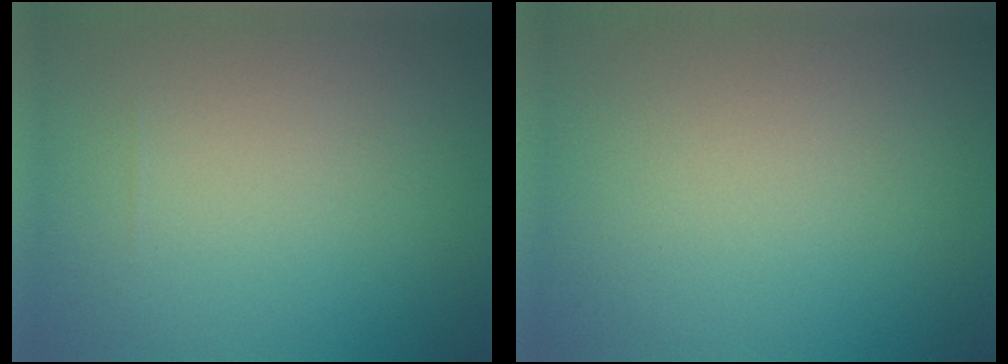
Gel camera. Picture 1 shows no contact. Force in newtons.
{"total": 0.0}